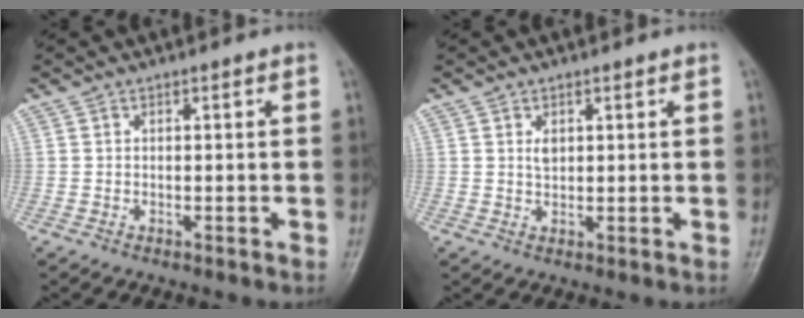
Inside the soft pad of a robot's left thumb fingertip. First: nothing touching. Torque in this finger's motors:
{"motor_torque": [0.40, -0.23, 0.40, 0.13, 0.00]}